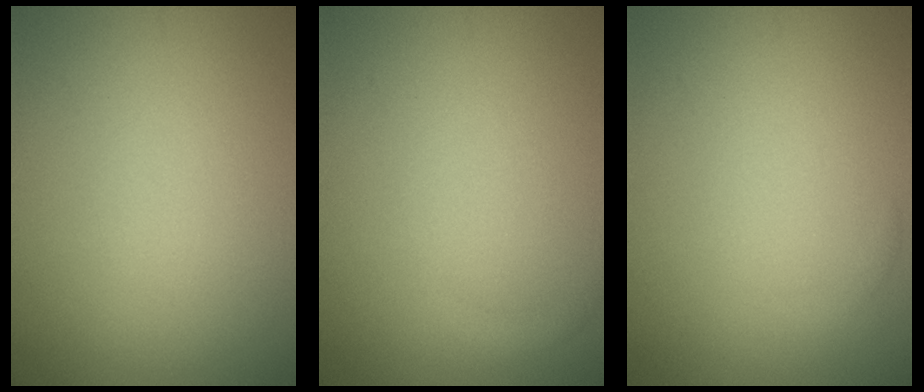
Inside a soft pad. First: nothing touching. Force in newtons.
{"total": 0.9, "press": 0.9, "slide": 0.1}
{"total": 0.6, "press": 0.6, "slide": 0.1}